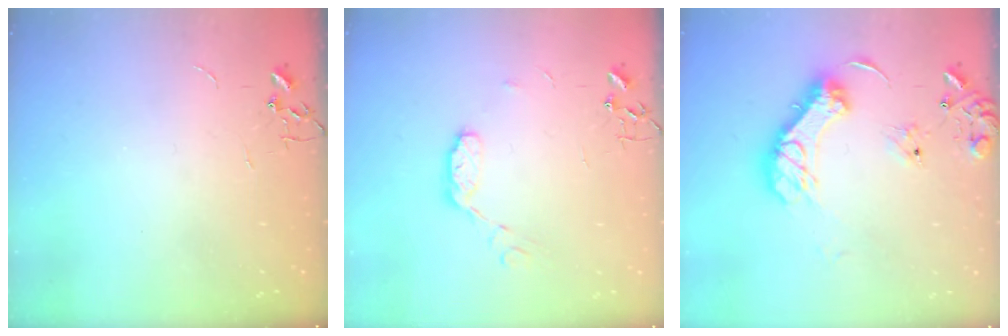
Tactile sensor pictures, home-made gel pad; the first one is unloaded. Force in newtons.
{"total": 8.0, "press": 8.0, "slide": 0.5}
{"total": 15.9, "press": 15.8, "slide": 1.5}